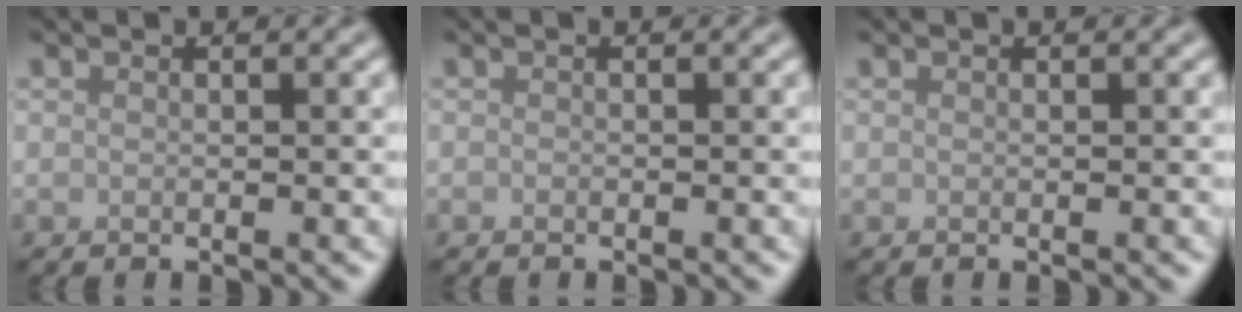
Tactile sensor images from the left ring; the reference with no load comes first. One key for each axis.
{"total": 0.0}
{"total": 0.0}